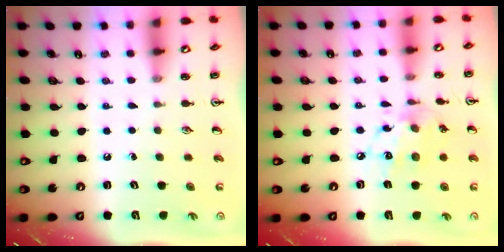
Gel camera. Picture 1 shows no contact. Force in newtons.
{"total": 11.8, "press": 11.8, "slide": 0.7}